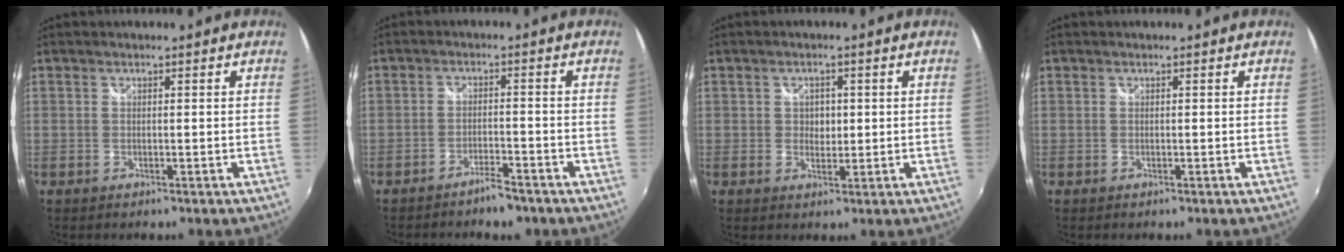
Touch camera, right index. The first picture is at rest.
{"total": 3.9, "force": [-3.4, 1.0, 1.7], "torque": [-0.045, 0.000, -0.052]}
{"total": 2.6, "force": [0.1, 2.3, 1.2], "torque": [-0.017, 0.003, 0.001]}
{"total": 0.0}